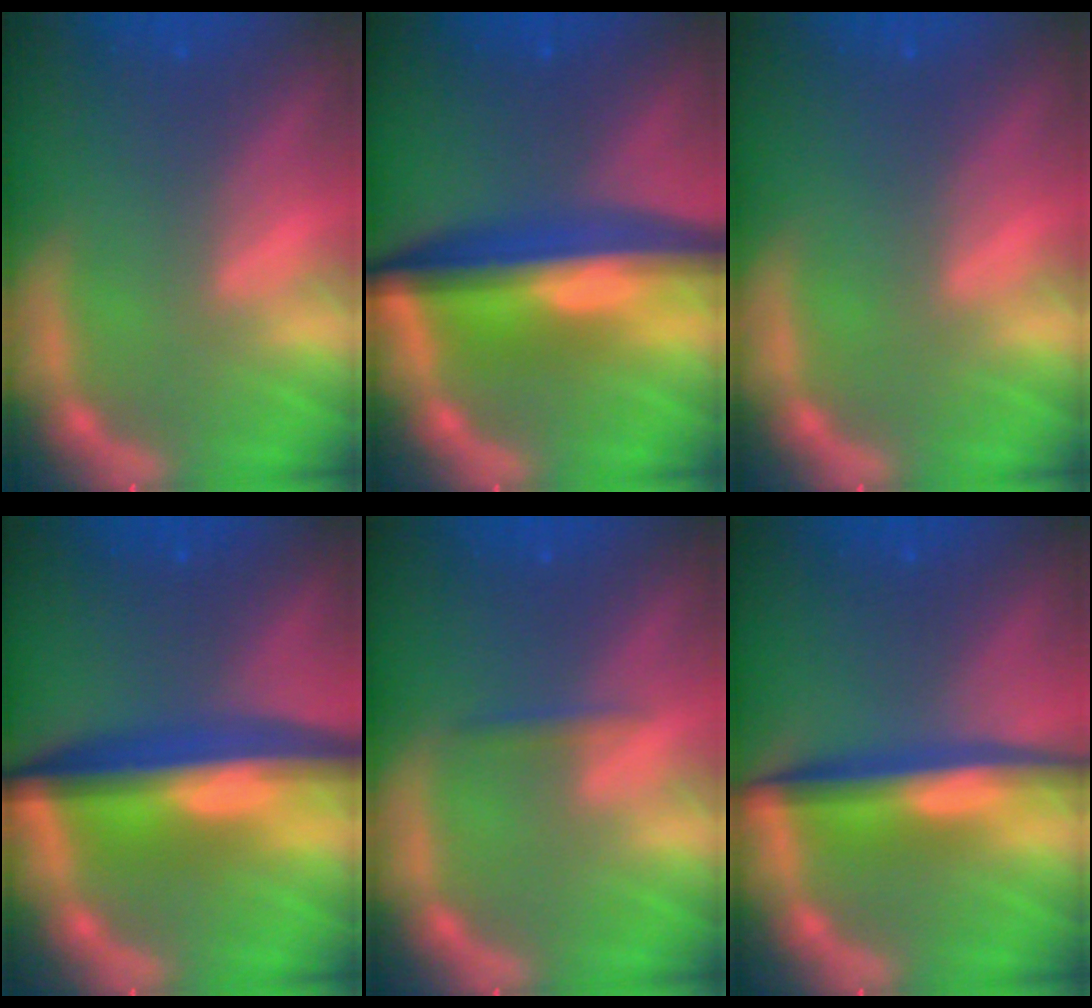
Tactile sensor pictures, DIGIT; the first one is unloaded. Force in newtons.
{"total": 10.0}
{"total": 0.0}
{"total": 9.6}
{"total": 0.9}
{"total": 6.0}